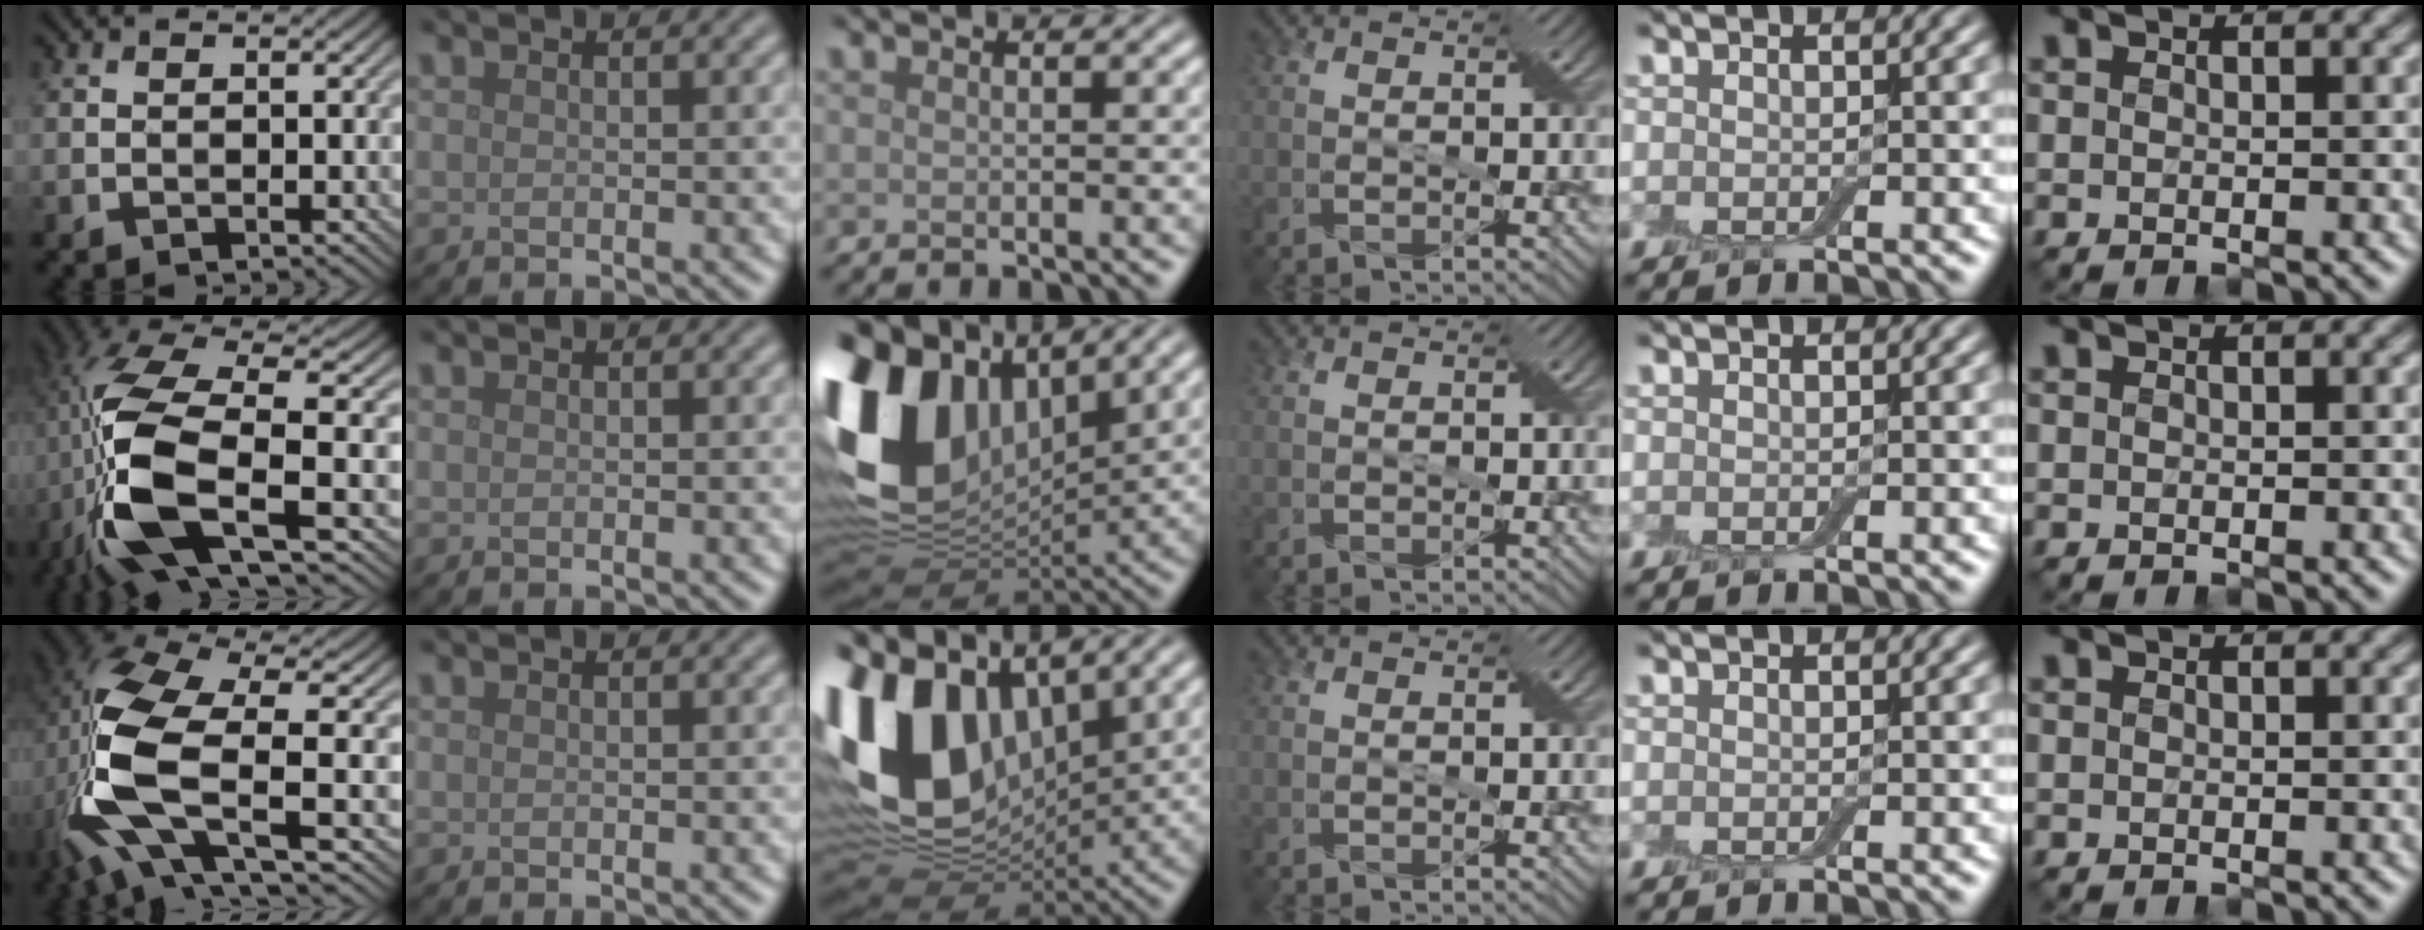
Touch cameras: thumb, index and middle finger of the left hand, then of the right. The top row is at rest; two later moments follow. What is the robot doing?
{"motion": "cut", "object": "cling film"}